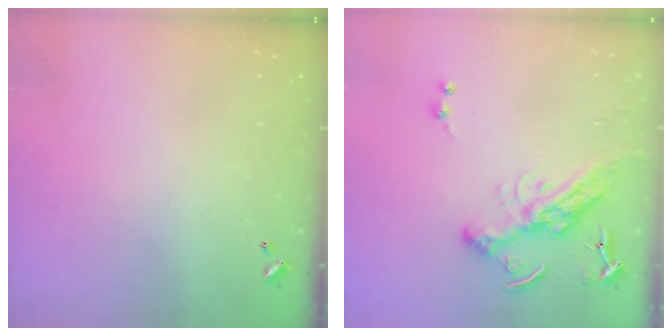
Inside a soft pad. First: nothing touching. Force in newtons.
{"total": 12.7, "press": 12.6, "slide": 1.7}